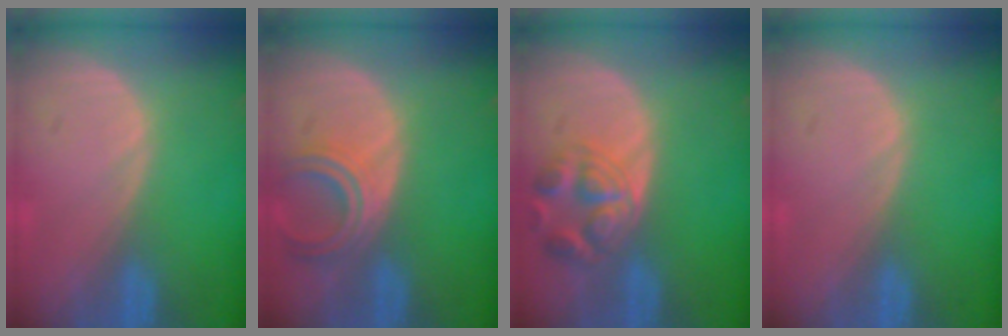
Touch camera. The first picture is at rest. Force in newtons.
{"total": 5.5, "press": 5.1, "slide": 2.1}
{"total": 6.0, "press": 6.0, "slide": 0.4}
{"total": 0.0}